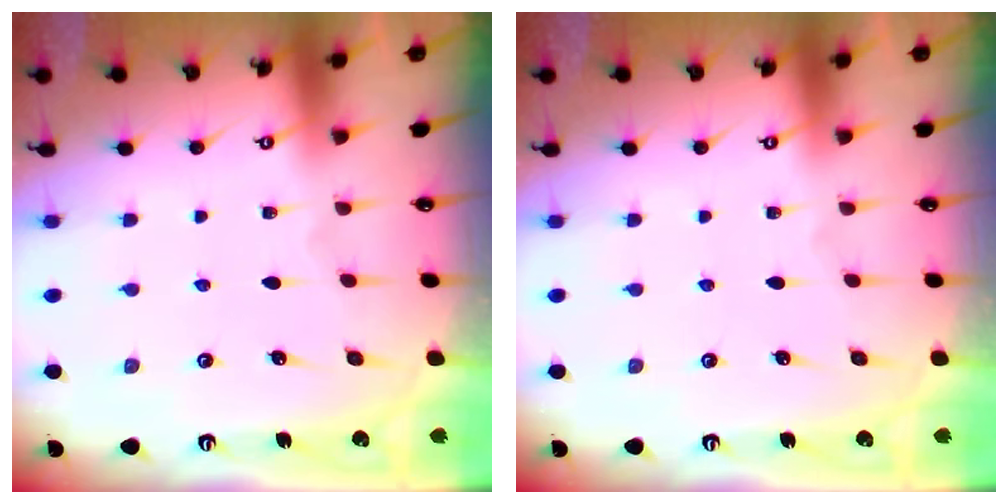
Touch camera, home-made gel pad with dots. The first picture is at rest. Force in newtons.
{"total": 0.0}